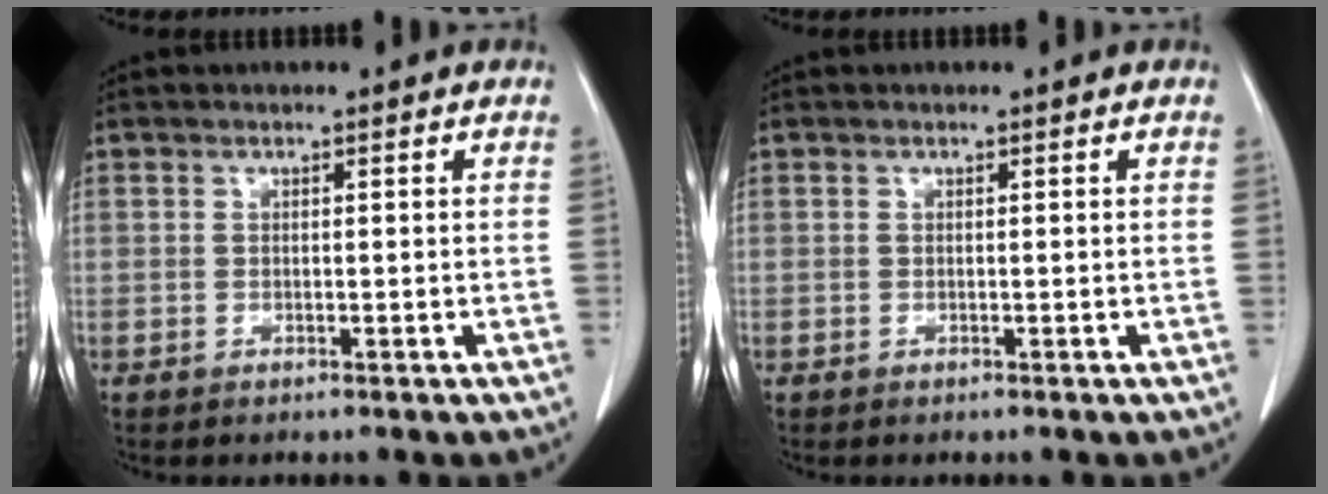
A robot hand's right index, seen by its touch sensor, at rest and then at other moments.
{"total": 0.0}